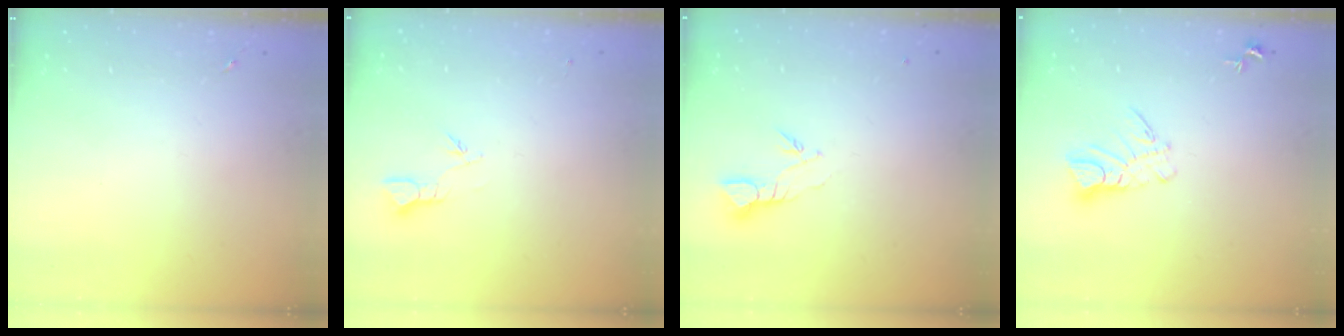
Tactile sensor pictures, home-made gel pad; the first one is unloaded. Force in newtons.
{"total": 2.7, "press": 2.7, "slide": 0.3}
{"total": 3.7, "press": 3.7, "slide": 0.1}
{"total": 8.0, "press": 8.0, "slide": 0.7}